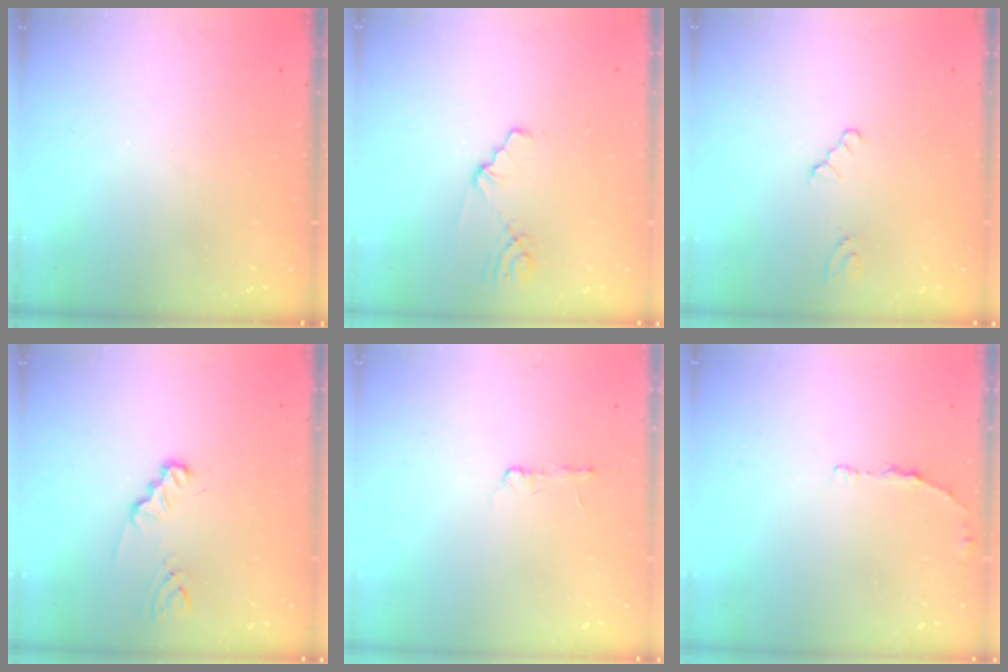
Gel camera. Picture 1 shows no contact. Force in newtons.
{"total": 1.0, "press": 1.0, "slide": 0.2}
{"total": 0.8, "press": 0.8, "slide": 0.1}
{"total": 1.9, "press": 1.9, "slide": 0.2}
{"total": 2.7, "press": 2.7, "slide": 0.4}
{"total": 4.7, "press": 2.9, "slide": 3.7}